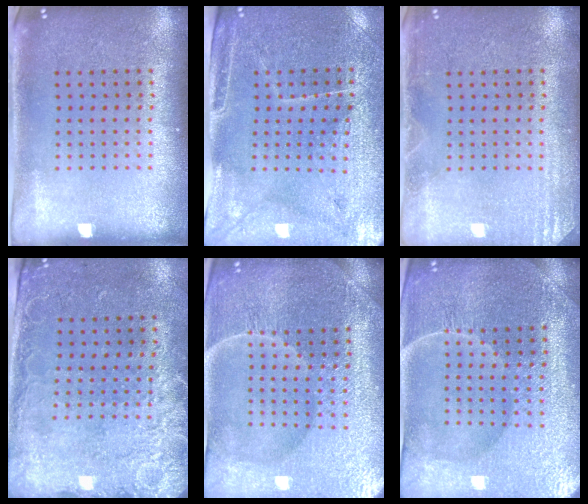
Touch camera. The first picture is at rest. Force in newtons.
{"total": 3.2, "press": 3.1, "slide": 0.9}
{"total": 2.2, "press": 2.1, "slide": 0.3}
{"total": 2.5, "press": 2.0, "slide": 1.5}
{"total": 5.3, "press": 5.0, "slide": 1.8}
{"total": 4.8, "press": 4.5, "slide": 1.7}